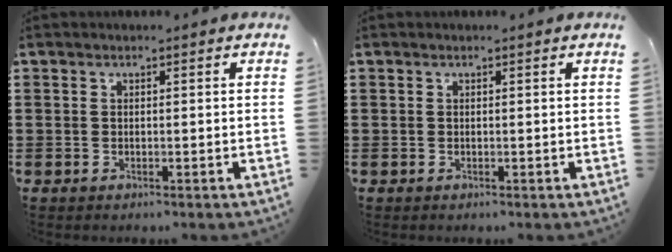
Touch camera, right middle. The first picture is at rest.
{"total": 0.0}